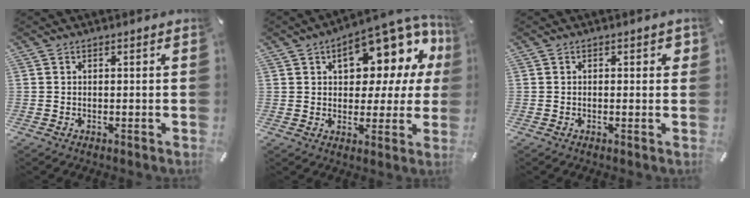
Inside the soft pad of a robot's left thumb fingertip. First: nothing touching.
{"total": 14.5, "force": [7.4, 8.1, 9.4], "torque": [-0.117, -0.060, 0.124]}
{"total": 1.3, "force": [0.0, 0.6, 1.1], "torque": [-0.015, 0.001, -0.002]}